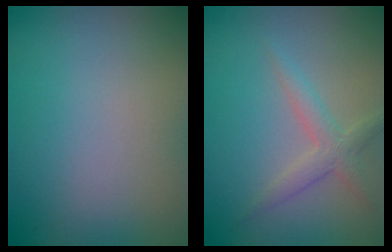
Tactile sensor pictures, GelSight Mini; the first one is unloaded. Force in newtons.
{"total": 2.2, "press": 2.2, "slide": 0.0}